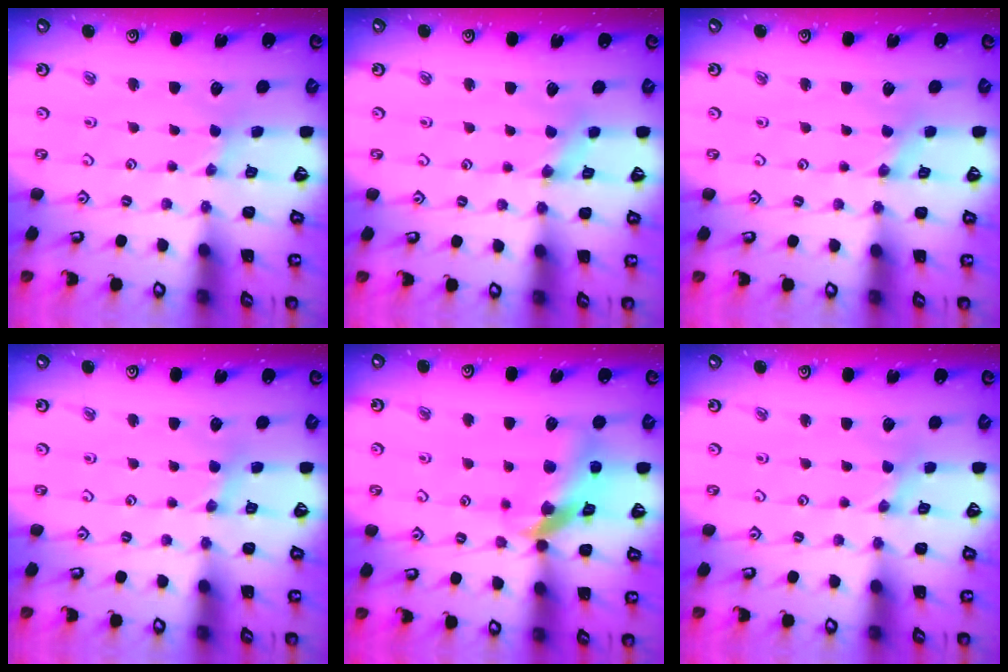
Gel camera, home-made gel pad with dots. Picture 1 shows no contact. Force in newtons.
{"total": 1.3, "press": 1.3, "slide": 0.3}
{"total": 0.7, "press": 0.7, "slide": 0.2}
{"total": 2.6, "press": 2.6, "slide": 0.4}
{"total": 14.5, "press": 14.4, "slide": 2.0}
{"total": 0.0}